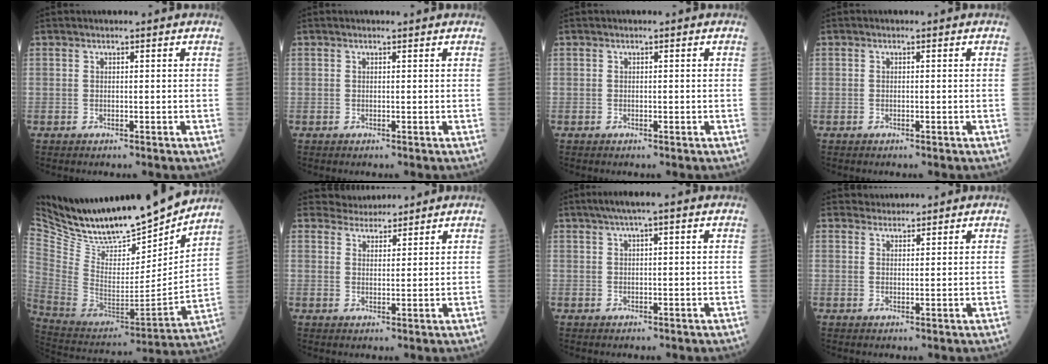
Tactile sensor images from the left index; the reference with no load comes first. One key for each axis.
{"total": 0.8, "fx": 0.8, "fy": 0.0, "fz": 0.2, "tx": -0.005, "ty": 0.007, "tz": 0.010}
{"total": 0.0}
{"total": 0.0}
{"total": 23.8, "fx": 21.1, "fy": 5.3, "fz": 9.6, "tx": -0.184, "ty": -0.041, "tz": 0.340}
{"total": 3.4, "fx": 3.3, "fy": 0.6, "fz": -0.5, "tx": 0.003, "ty": 0.015, "tz": 0.062}
{"total": 3.3, "fx": 1.8, "fy": -0.2, "fz": 2.7, "tx": -0.049, "ty": 0.015, "tz": 0.032}
{"total": 1.8, "fx": 1.7, "fy": 0.3, "fz": -0.5, "tx": 0.005, "ty": 0.009, "tz": 0.030}